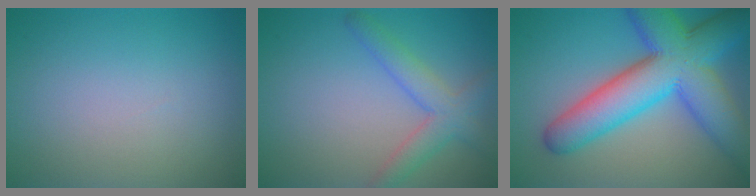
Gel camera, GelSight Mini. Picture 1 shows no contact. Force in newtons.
{"total": 3.6, "press": 3.6, "slide": 0.2}
{"total": 11.8, "press": 11.8, "slide": 0.3}